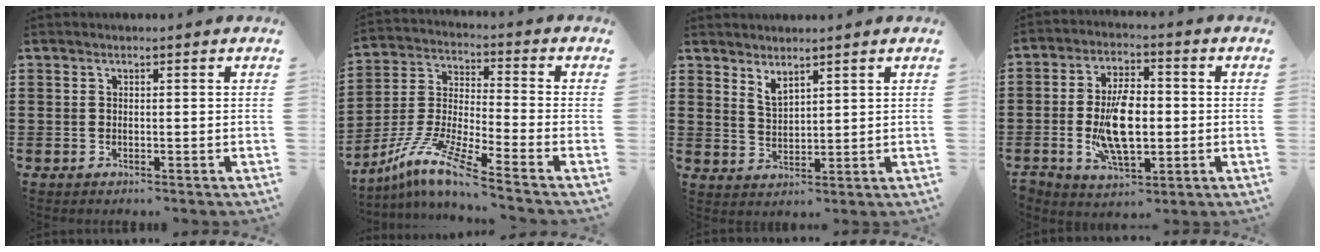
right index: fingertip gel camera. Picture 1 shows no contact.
{"total": 9.4, "force": [-7.2, 0.3, 5.9], "torque": [-0.143, -0.012, -0.153]}
{"total": 2.6, "force": [2.2, 0.8, 1.1], "torque": [-0.027, 0.005, 0.041]}
{"total": 10.0, "force": [-1.3, 5.0, 8.6], "torque": [-0.173, -0.002, -0.026]}